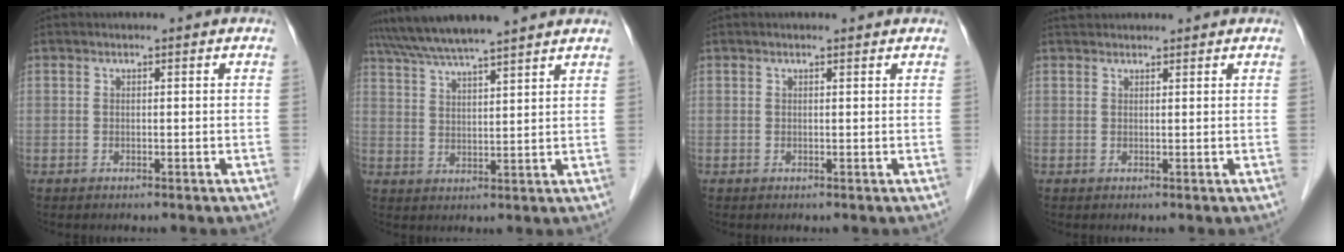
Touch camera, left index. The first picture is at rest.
{"total": 11.5, "force": [10.2, -0.4, 5.3], "torque": [-0.096, 0.033, 0.159]}
{"total": 0.9, "force": [0.9, 0.1, 0.3], "torque": [-0.014, 0.009, 0.013]}
{"total": 3.2, "force": [3.1, 0.8, 0.6], "torque": [-0.008, 0.035, 0.049]}